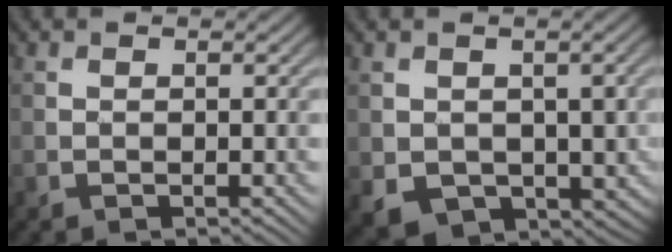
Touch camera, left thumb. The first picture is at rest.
{"total": 6.2, "force": [-0.8, 5.4, 3.0], "torque": [-0.074, -0.036, -0.002]}